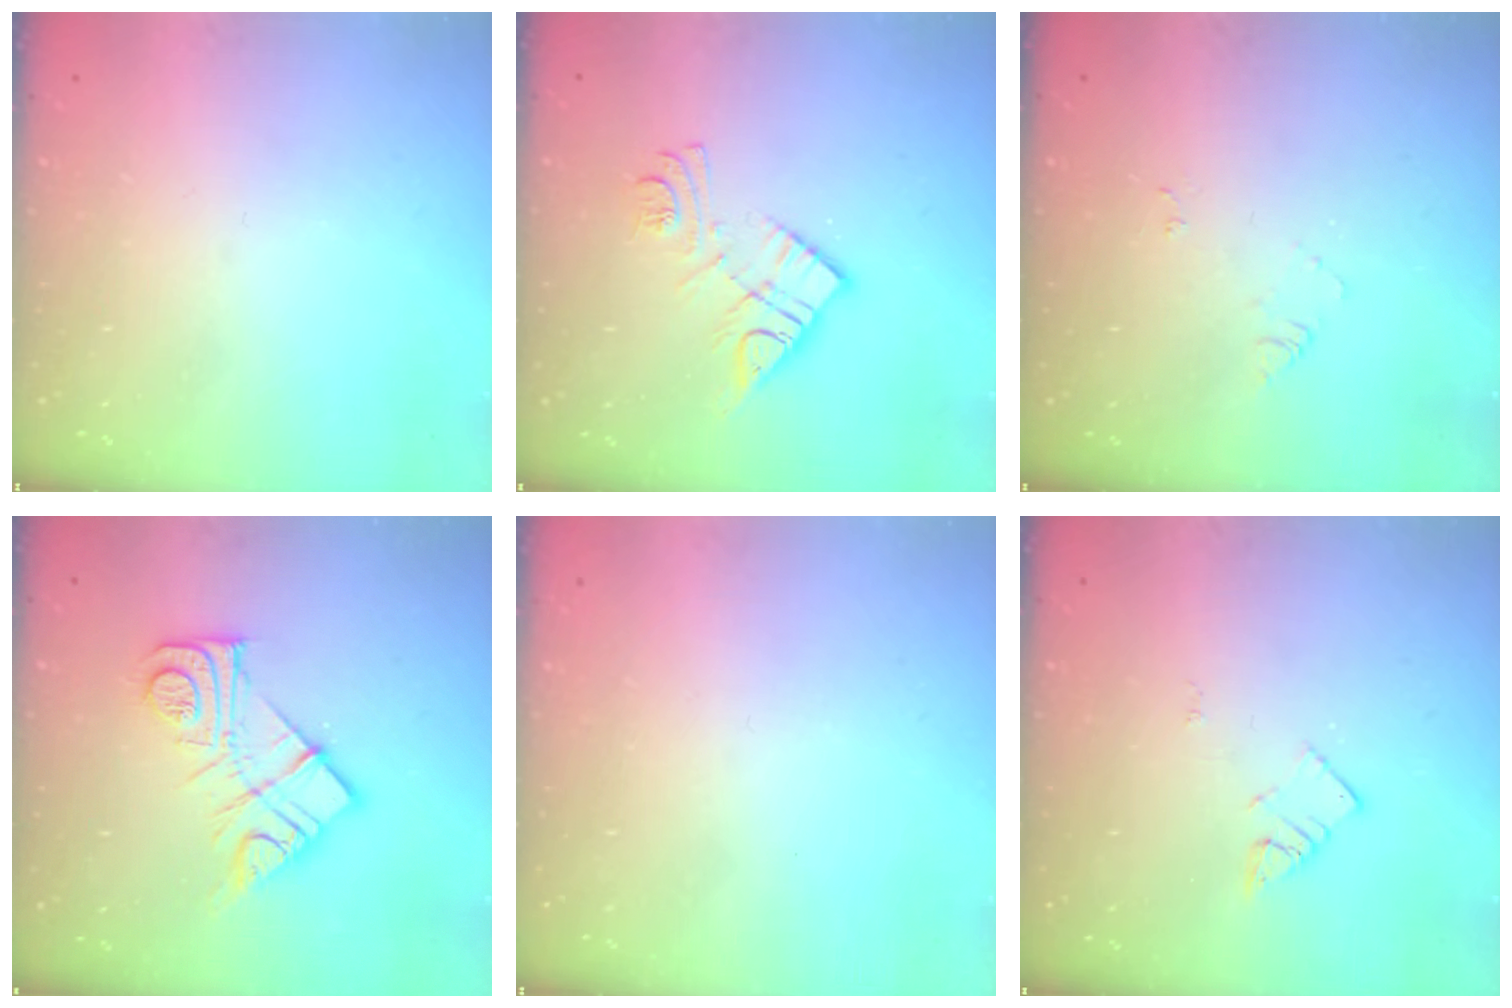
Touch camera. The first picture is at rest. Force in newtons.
{"total": 11.7, "press": 11.7, "slide": 0.9}
{"total": 6.0, "press": 6.0, "slide": 0.7}
{"total": 13.9, "press": 13.8, "slide": 0.9}
{"total": 1.7, "press": 1.7, "slide": 0.1}
{"total": 3.0, "press": 3.0, "slide": 0.4}